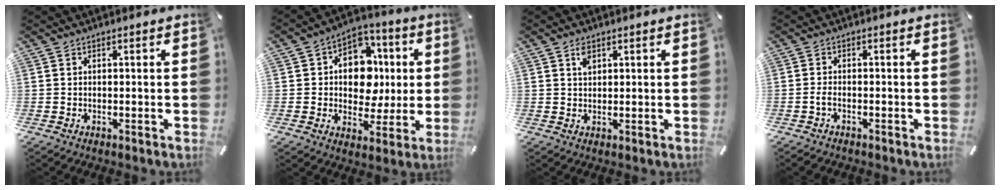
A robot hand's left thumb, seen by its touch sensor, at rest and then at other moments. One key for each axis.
{"total": 12.8, "fx": 0.8, "fy": 10.7, "fz": 6.8, "tx": -0.090, "ty": -0.001, "tz": 0.020}
{"total": 2.3, "fx": 1.3, "fy": 1.4, "fz": 1.3, "tx": -0.022, "ty": -0.002, "tz": 0.022}
{"total": 1.7, "fx": -1.0, "fy": 0.7, "fz": 1.2, "tx": -0.028, "ty": 0.001, "tz": -0.020}